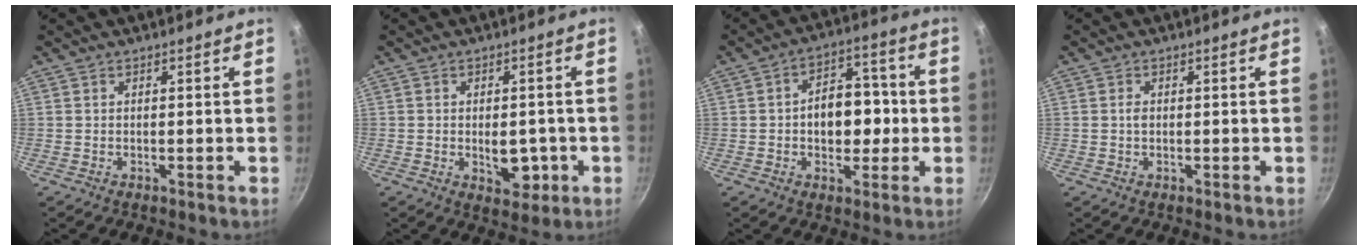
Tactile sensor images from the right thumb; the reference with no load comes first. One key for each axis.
{"total": 6.0, "fx": -1.3, "fy": 3.8, "fz": 4.5, "tx": -0.031, "ty": 0.004, "tz": -0.009}
{"total": 10.7, "fx": -0.6, "fy": 7.1, "fz": 8.0, "tx": -0.076, "ty": 0.026, "tz": -0.013}
{"total": 1.2, "fx": 0.1, "fy": 0.8, "fz": 0.9, "tx": -0.015, "ty": 0.001, "tz": 0.001}